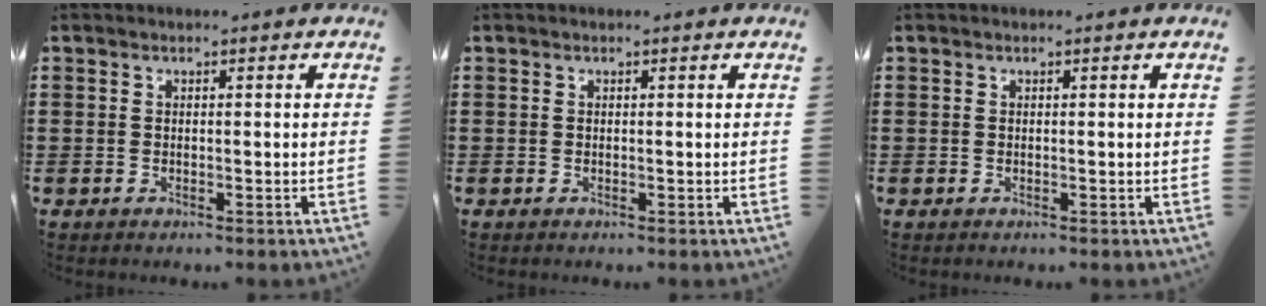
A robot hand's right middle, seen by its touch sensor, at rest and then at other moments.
{"total": 0.0}
{"total": 0.0}